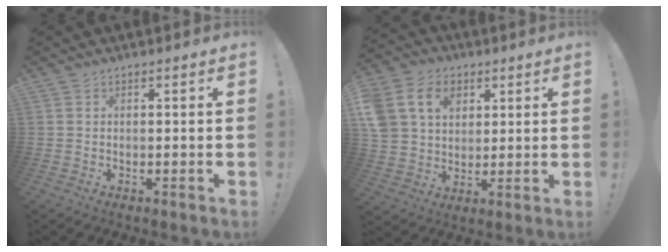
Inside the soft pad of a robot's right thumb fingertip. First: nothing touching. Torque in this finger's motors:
{"motor_torque": [0.31, 0.46, 0.44, -0.20, 0.08]}